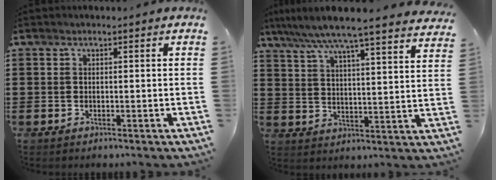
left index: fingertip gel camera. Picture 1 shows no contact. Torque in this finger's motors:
{"motor_torque": [2.14, 0.00, 0.53, 0.21]}